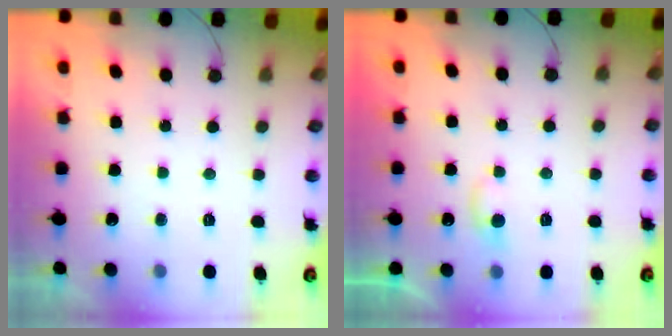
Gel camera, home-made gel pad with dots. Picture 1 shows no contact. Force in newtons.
{"total": 3.4, "press": 3.4, "slide": 0.3}